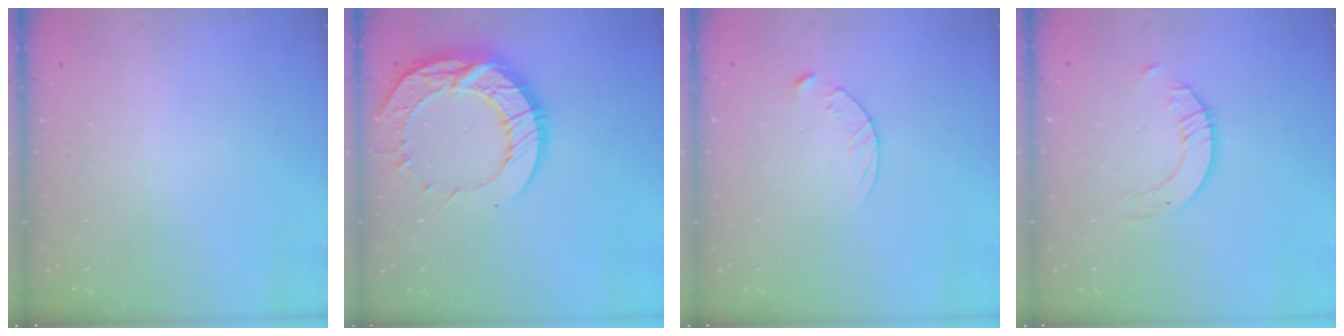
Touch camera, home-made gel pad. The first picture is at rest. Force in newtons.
{"total": 14.6, "press": 14.6, "slide": 1.2}
{"total": 5.4, "press": 5.4, "slide": 0.5}
{"total": 2.1, "press": 2.1, "slide": 0.2}